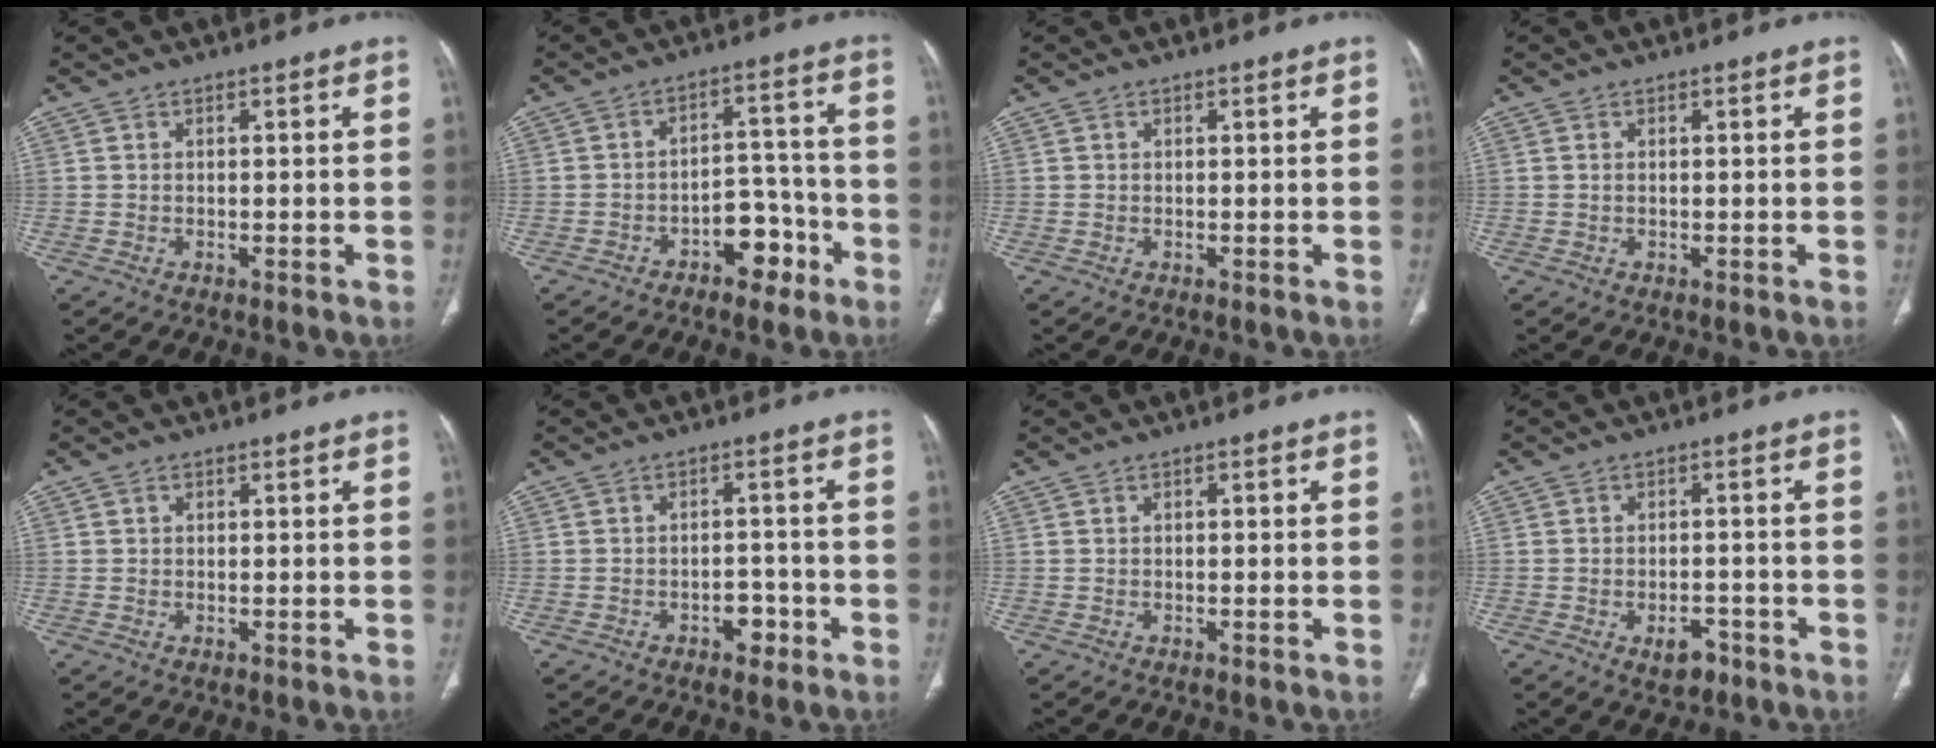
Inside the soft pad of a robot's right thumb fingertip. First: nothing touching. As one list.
[{"total": 8.0, "force": [-4.4, 4.9, 4.6], "torque": [-0.035, 0.052, -0.063]}, {"total": 0.0}, {"total": 0.0}, {"total": 0.7, "force": [0.2, 0.6, 0.2], "torque": [0.000, 0.001, 0.004]}, {"total": 3.8, "force": [-1.9, 2.4, 2.2], "torque": [-0.013, 0.019, -0.025]}, {"total": 0.0}, {"total": 4.2, "force": [-2.2, 2.4, 2.6], "torque": [-0.029, 0.013, -0.029]}]